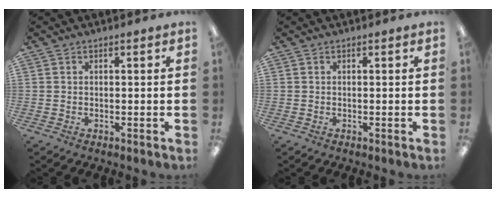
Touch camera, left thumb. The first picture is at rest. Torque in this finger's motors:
{"motor_torque": [0.00, 0.00, -0.04, 0.04, 0.00]}